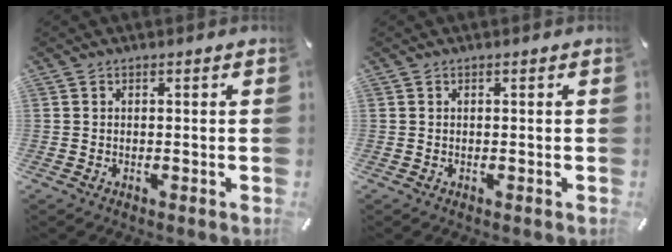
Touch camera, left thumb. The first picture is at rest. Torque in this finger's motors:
{"motor_torque": [-0.04, -0.01, 0.04, 0.06, 0.00]}